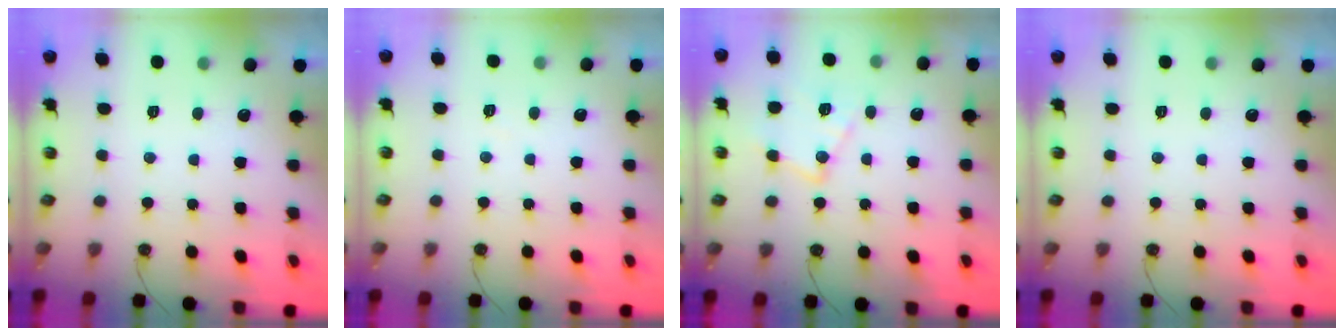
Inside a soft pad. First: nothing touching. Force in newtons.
{"total": 3.5, "press": 3.4, "slide": 0.7}
{"total": 11.8, "press": 11.8, "slide": 0.5}
{"total": 0.0}